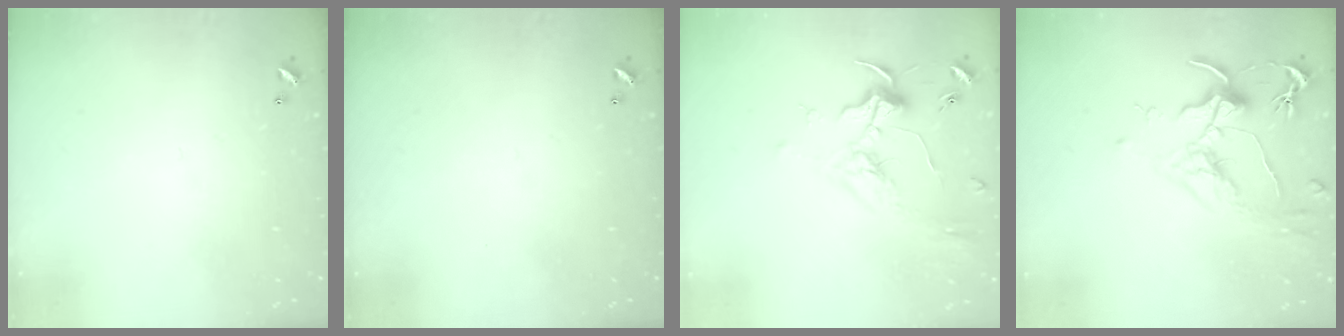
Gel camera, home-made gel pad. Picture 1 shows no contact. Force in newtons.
{"total": 0.0}
{"total": 1.8, "press": 1.6, "slide": 0.7}
{"total": 1.8, "press": 1.5, "slide": 0.9}